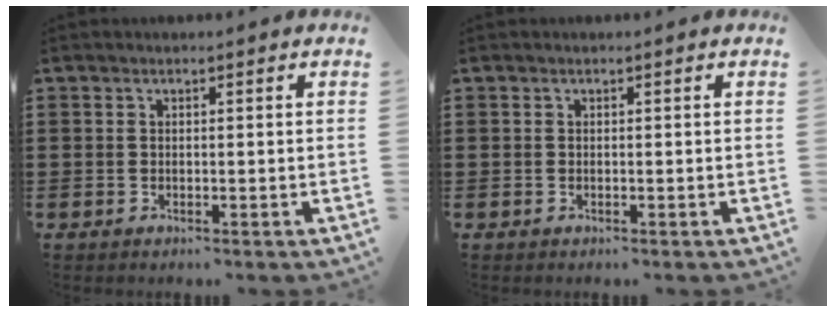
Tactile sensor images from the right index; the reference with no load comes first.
{"total": 0.0}